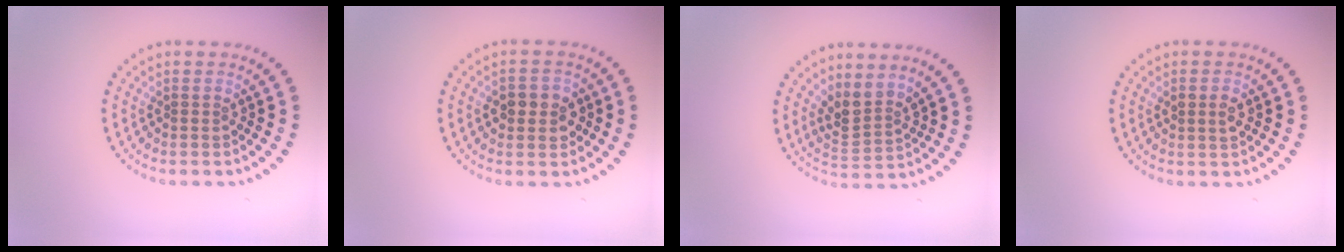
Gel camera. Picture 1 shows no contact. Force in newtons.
{"total": 2.6, "press": 2.6, "slide": 0.4}
{"total": 2.8, "press": 2.0, "slide": 2.0}
{"total": 1.5, "press": 1.5, "slide": 0.2}